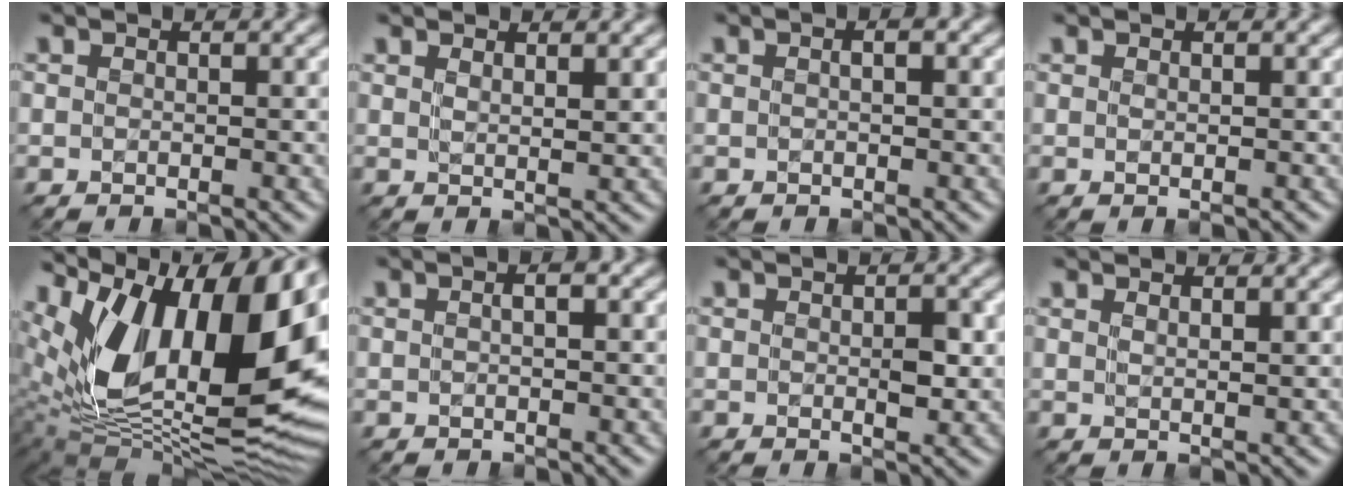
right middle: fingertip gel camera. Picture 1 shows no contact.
{"total": 1.8, "force": [1.3, 0.5, 1.2], "torque": [-0.015, -0.001, 0.019]}
{"total": 1.1, "force": [0.3, 0.3, 1.0], "torque": [-0.015, -0.005, 0.004]}
{"total": 0.7, "force": [0.3, 0.3, 0.6], "torque": [-0.008, 0.003, 0.002]}
{"total": 16.7, "force": [5.3, 9.1, 12.9], "torque": [-0.228, 0.011, 0.087]}
{"total": 1.5, "force": [0.4, 0.4, 1.4], "torque": [-0.016, -0.009, 0.005]}
{"total": 2.1, "force": [0.0, 0.9, 1.9], "torque": [-0.030, -0.004, 0.002]}
{"total": 1.4, "force": [1.0, 0.4, 0.9], "torque": [-0.011, 0.001, 0.015]}